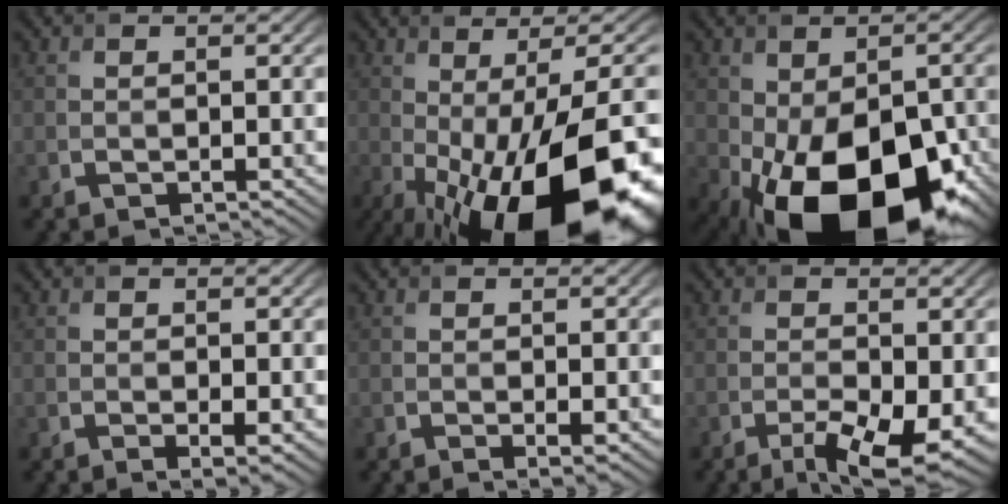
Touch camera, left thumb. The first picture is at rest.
{"total": 21.1, "force": [-7.6, 7.5, 18.2], "torque": [-0.251, -0.029, -0.092]}
{"total": 18.8, "force": [-7.9, 10.4, 13.5], "torque": [-0.213, -0.043, -0.105]}
{"total": 1.6, "force": [-0.2, 0.3, 1.5], "torque": [-0.029, -0.006, -0.001]}
{"total": 1.3, "force": [-0.1, 0.2, 1.2], "torque": [-0.023, -0.005, 0.000]}
{"total": 6.2, "force": [-2.9, 1.9, 5.2], "torque": [-0.085, -0.014, -0.037]}